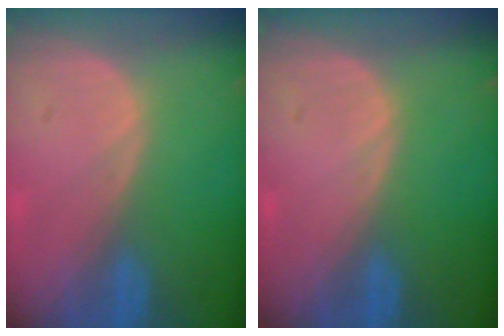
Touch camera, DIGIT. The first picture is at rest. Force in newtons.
{"total": 0.0}